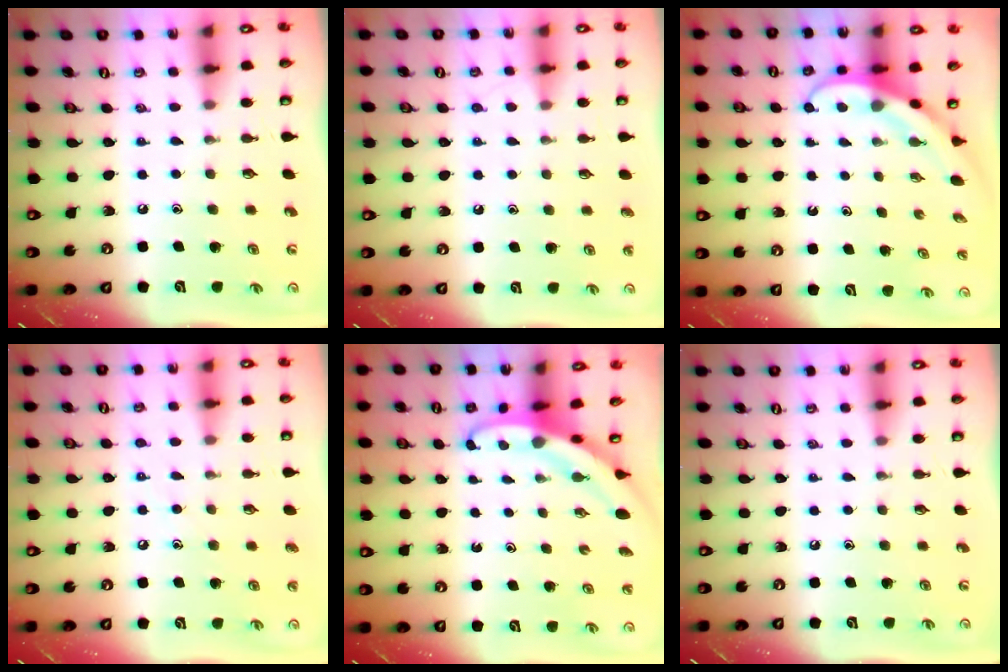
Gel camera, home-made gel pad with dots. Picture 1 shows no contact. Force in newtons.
{"total": 5.9, "press": 5.9, "slide": 0.6}
{"total": 4.0, "press": 3.9, "slide": 0.3}
{"total": 7.1, "press": 7.1, "slide": 0.8}
{"total": 5.1, "press": 5.1, "slide": 0.2}
{"total": 0.0}